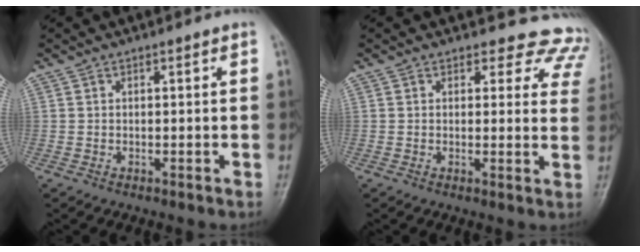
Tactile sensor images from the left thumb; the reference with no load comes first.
{"total": 10.4, "force": [9.2, 4.6, 0.8], "torque": [0.048, -0.053, 0.064]}